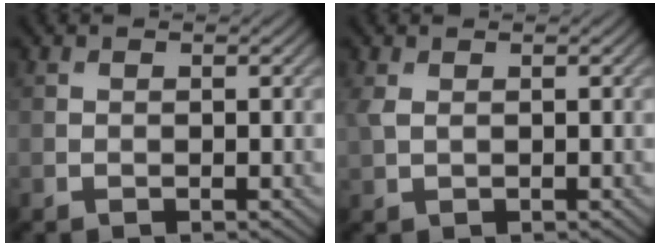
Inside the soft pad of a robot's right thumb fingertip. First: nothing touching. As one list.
[{"total": 1.7, "force": [0.6, 0.8, 1.3], "torque": [-0.041, 0.002, 0.013]}]